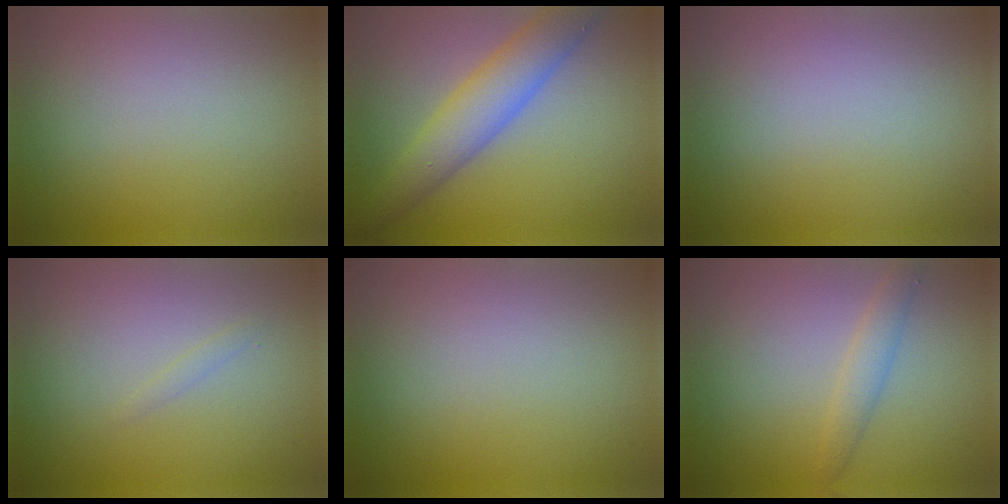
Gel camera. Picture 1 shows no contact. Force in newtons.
{"total": 5.6, "press": 5.6, "slide": 0.3}
{"total": 0.0}
{"total": 0.6, "press": 0.6, "slide": 0.0}
{"total": 0.0}
{"total": 1.9, "press": 1.9, "slide": 0.1}